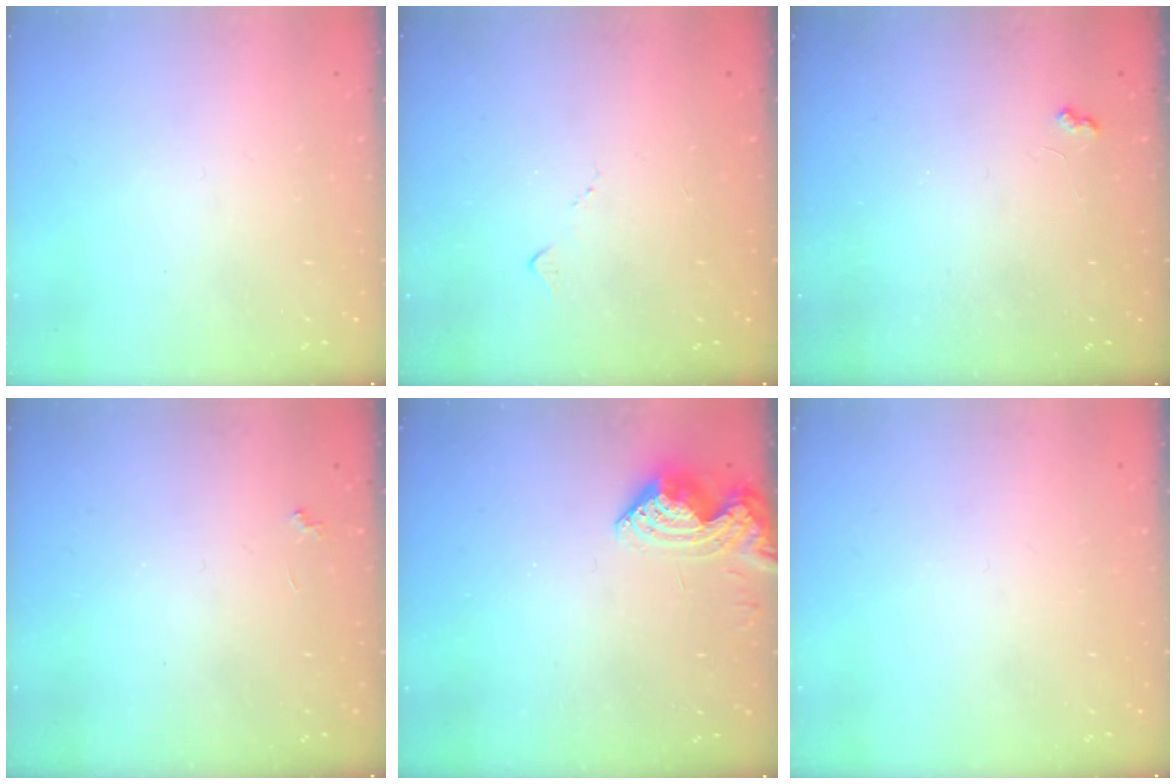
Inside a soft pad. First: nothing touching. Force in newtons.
{"total": 5.8, "press": 5.7, "slide": 0.8}
{"total": 2.9, "press": 2.8, "slide": 0.5}
{"total": 2.3, "press": 2.3, "slide": 0.4}
{"total": 9.9, "press": 9.8, "slide": 0.7}
{"total": 0.0}